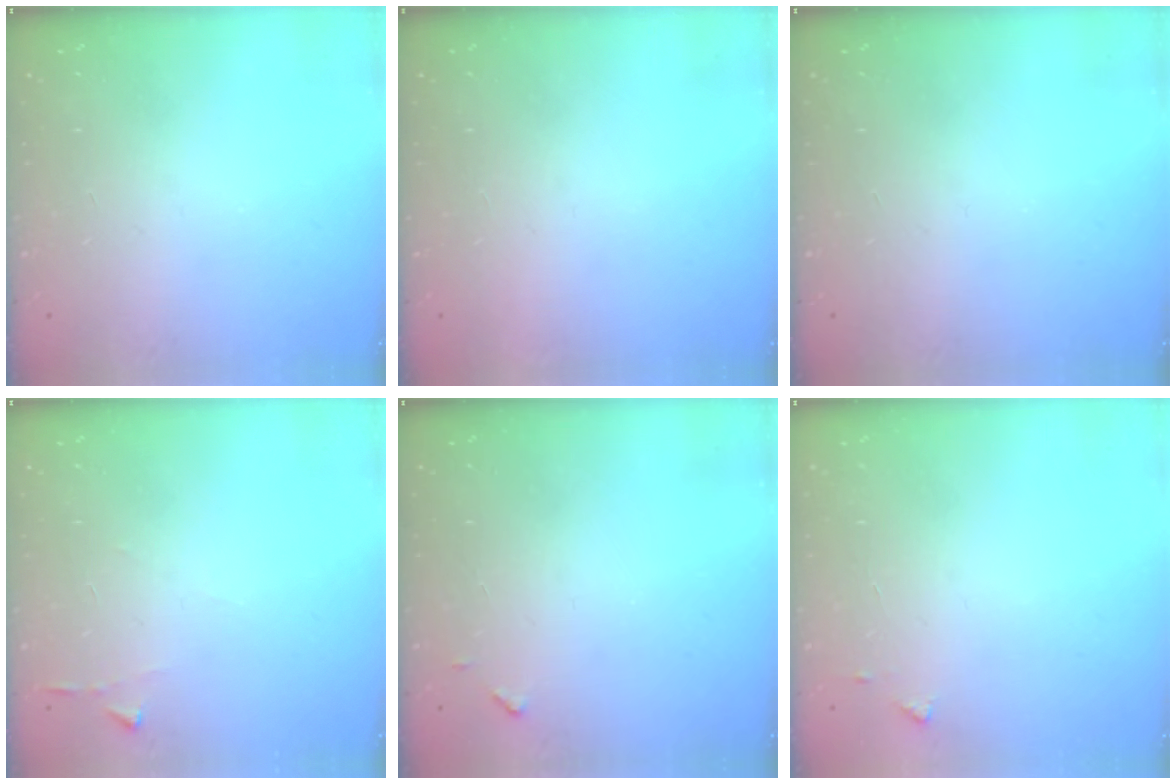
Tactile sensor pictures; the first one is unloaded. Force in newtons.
{"total": 1.5, "press": 1.5, "slide": 0.1}
{"total": 0.0}
{"total": 2.9, "press": 2.9, "slide": 0.3}
{"total": 4.6, "press": 4.6, "slide": 0.3}
{"total": 4.5, "press": 4.4, "slide": 0.5}